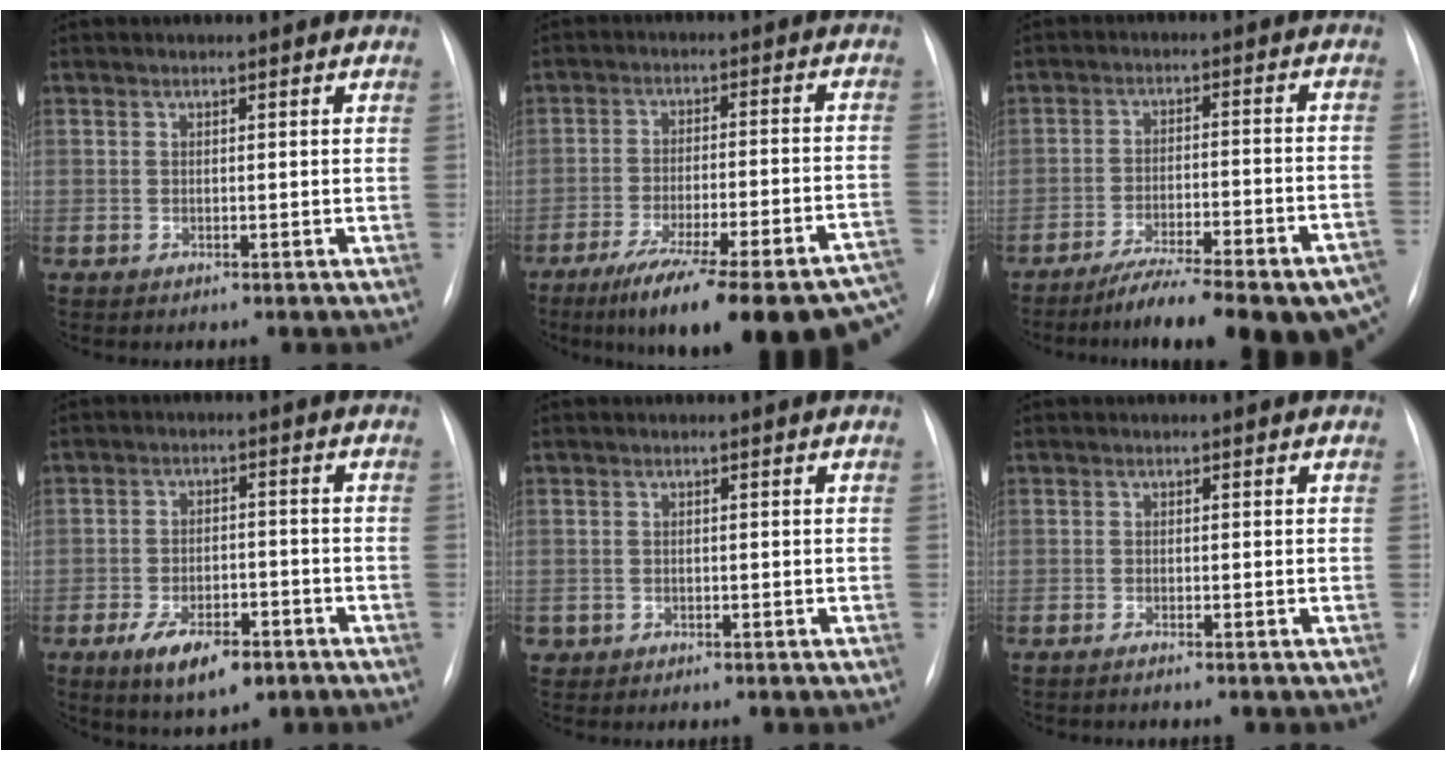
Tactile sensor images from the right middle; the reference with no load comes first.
{"total": 26.4, "force": [-20.0, 3.6, 16.8], "torque": [-0.177, -0.015, -0.275]}
{"total": 20.7, "force": [-16.3, 2.9, 12.4], "torque": [-0.125, 0.000, -0.228]}
{"total": 8.5, "force": [-4.8, 3.7, 5.9], "torque": [-0.103, -0.006, -0.073]}
{"total": 0.7, "force": [-0.3, 0.7, 0.0], "torque": [0.002, 0.005, -0.001]}
{"total": 0.9, "force": [-0.8, -0.2, 0.5], "torque": [-0.003, 0.000, -0.010]}